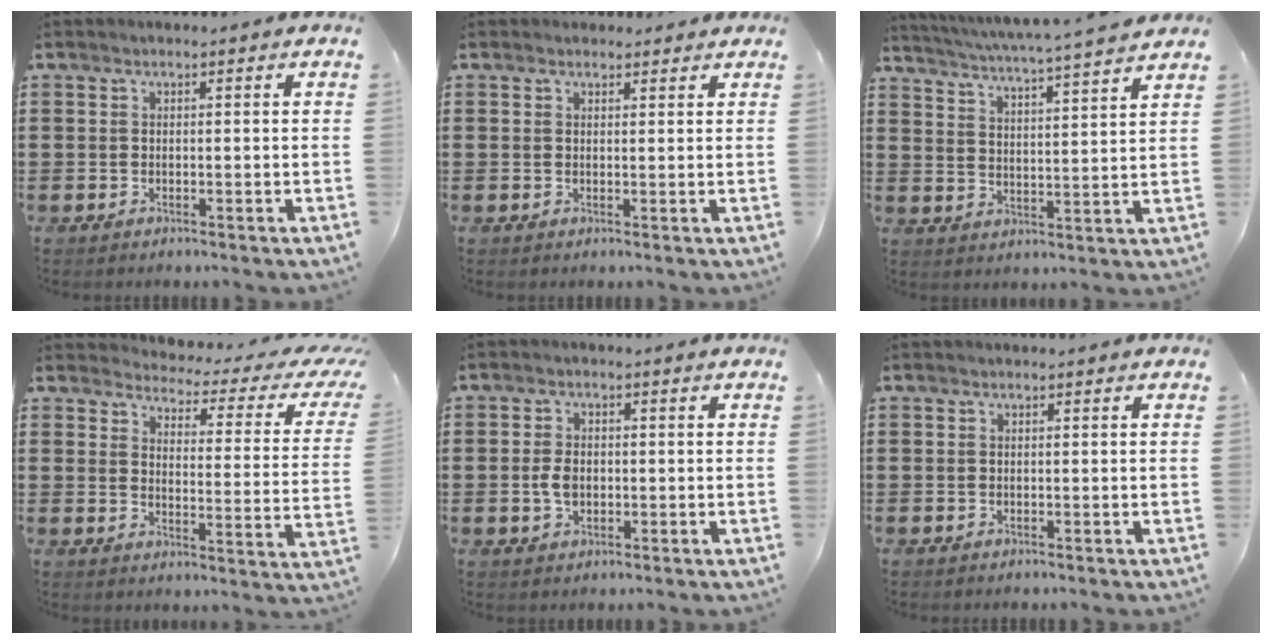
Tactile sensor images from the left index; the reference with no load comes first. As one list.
[{"total": 1.4, "force": [1.3, 0.6, 0.2], "torque": [-0.006, 0.003, 0.027]}, {"total": 4.1, "force": [3.8, -1.0, 1.4], "torque": [-0.045, -0.034, 0.057]}, {"total": 3.1, "force": [2.7, 0.5, 1.4], "torque": [-0.039, -0.029, 0.037]}, {"total": 3.3, "force": [-0.4, 2.1, 2.5], "torque": [-0.056, 0.001, -0.010]}, {"total": 0.0}]